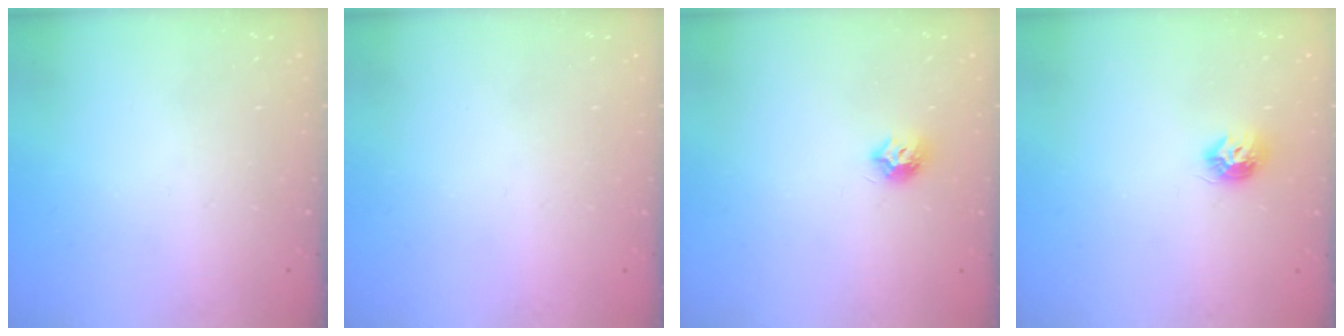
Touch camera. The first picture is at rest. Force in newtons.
{"total": 0.7, "press": 0.7, "slide": 0.3}
{"total": 7.1, "press": 7.1, "slide": 0.2}
{"total": 7.6, "press": 7.6, "slide": 0.2}